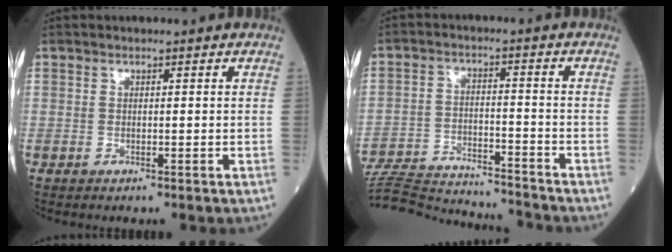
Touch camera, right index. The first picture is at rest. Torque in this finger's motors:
{"motor_torque": [-2.14, 0.00, -1.05, -0.21]}